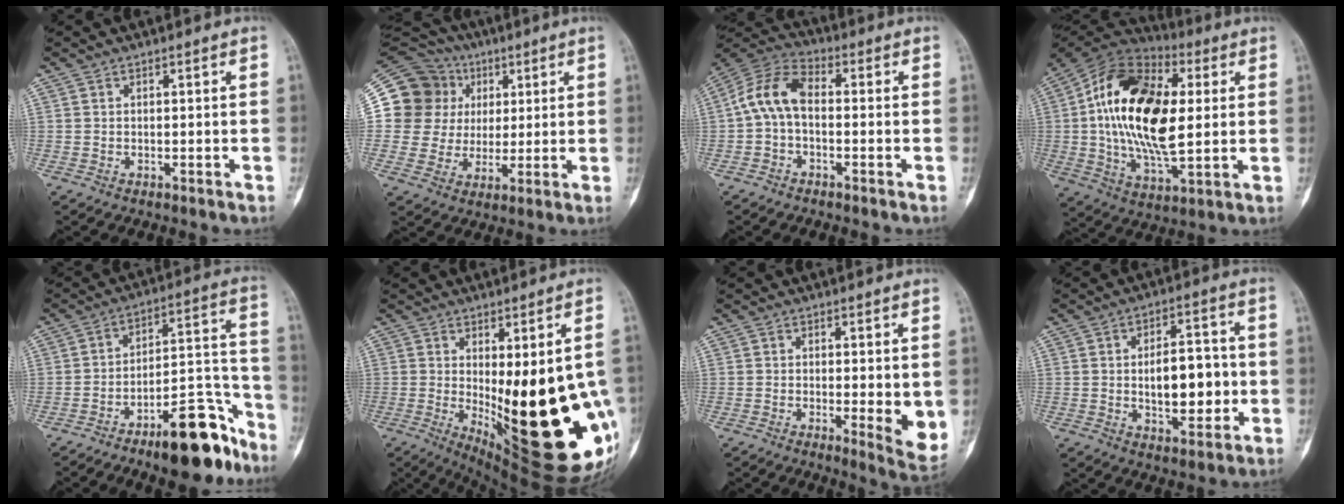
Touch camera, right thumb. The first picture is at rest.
{"total": 18.1, "force": [4.6, 16.9, 4.3], "torque": [-0.056, 0.051, 0.096]}
{"total": 9.4, "force": [-0.5, 5.6, 7.5], "torque": [-0.146, 0.031, -0.024]}
{"total": 24.5, "force": [3.0, 12.6, 20.9], "torque": [-0.379, -0.003, 0.041]}
{"total": 17.3, "force": [-11.4, 5.9, 11.5], "torque": [-0.124, 0.106, -0.177]}
{"total": 26.1, "force": [-4.1, 8.9, 24.2], "torque": [-0.273, -0.037, -0.023]}
{"total": 6.7, "force": [-0.4, 2.0, 6.4], "torque": [-0.079, -0.017, -0.001]}
{"total": 11.3, "force": [-0.7, 5.8, 9.7], "torque": [-0.114, 0.012, -0.006]}